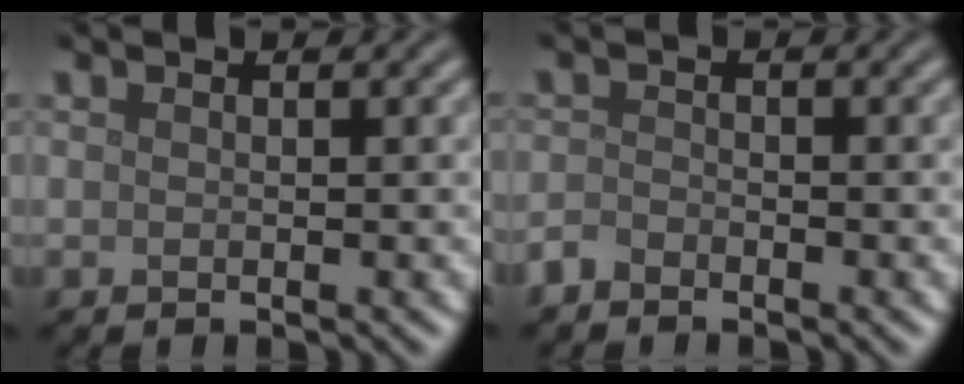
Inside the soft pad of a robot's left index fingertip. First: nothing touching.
{"total": 1.3, "force": [-1.2, 0.5, 0.3], "torque": [-0.004, 0.002, -0.028]}